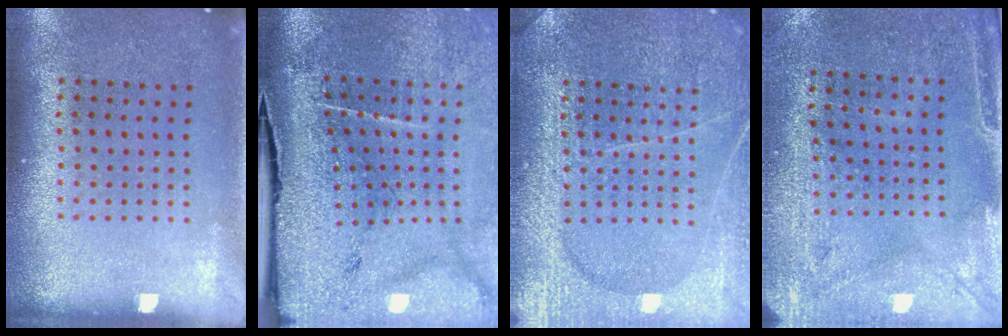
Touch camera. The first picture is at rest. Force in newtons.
{"total": 3.8, "press": 3.3, "slide": 1.8}
{"total": 3.7, "press": 3.7, "slide": 0.4}
{"total": 2.9, "press": 2.5, "slide": 1.6}